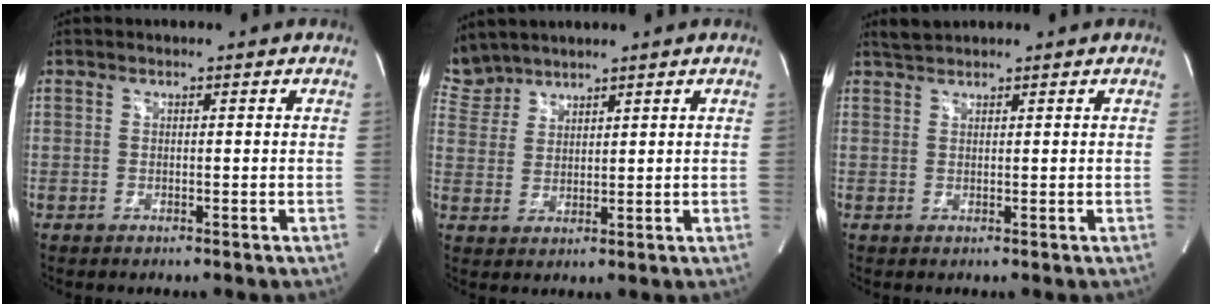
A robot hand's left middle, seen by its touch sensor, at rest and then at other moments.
{"total": 5.3, "force": [5.1, 1.1, -0.1], "torque": [-0.009, 0.013, 0.115]}
{"total": 1.8, "force": [1.8, 0.1, 0.2], "torque": [-0.011, 0.010, 0.038]}